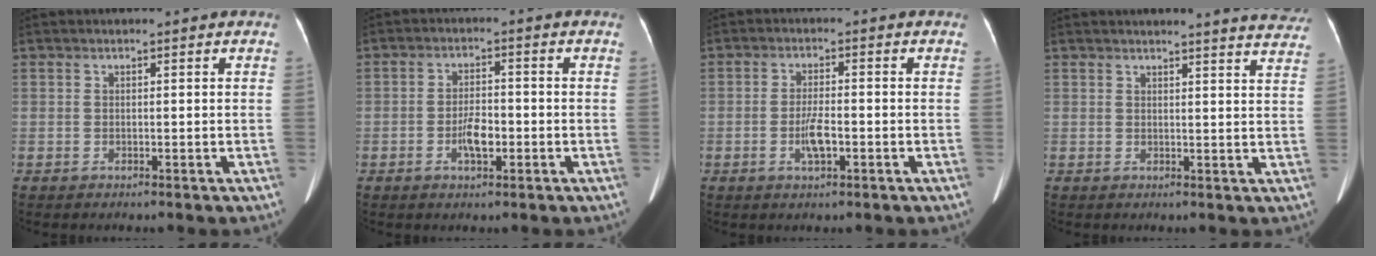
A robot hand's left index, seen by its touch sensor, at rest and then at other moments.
{"total": 4.1, "force": [-1.5, 1.5, 3.5], "torque": [-0.066, 0.004, -0.024]}
{"total": 3.8, "force": [-1.4, 0.9, 3.5], "torque": [-0.070, 0.000, -0.022]}
{"total": 13.1, "force": [12.7, 0.3, 3.3], "torque": [-0.024, -0.063, 0.115]}